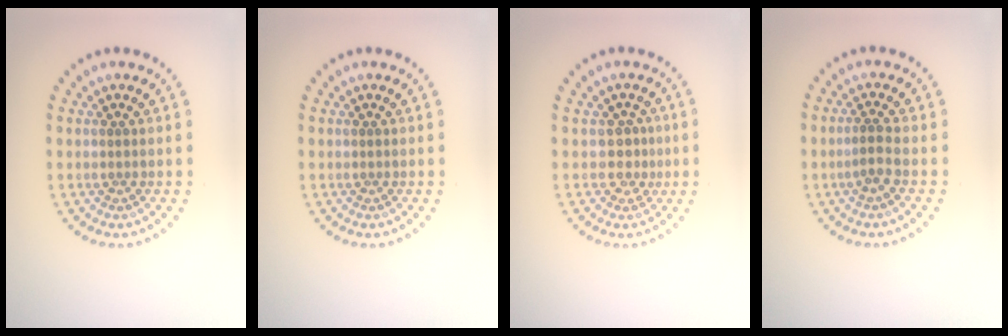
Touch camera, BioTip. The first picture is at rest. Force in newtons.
{"total": 0.0}
{"total": 2.0, "press": 1.4, "slide": 1.4}
{"total": 1.6, "press": 1.3, "slide": 0.9}